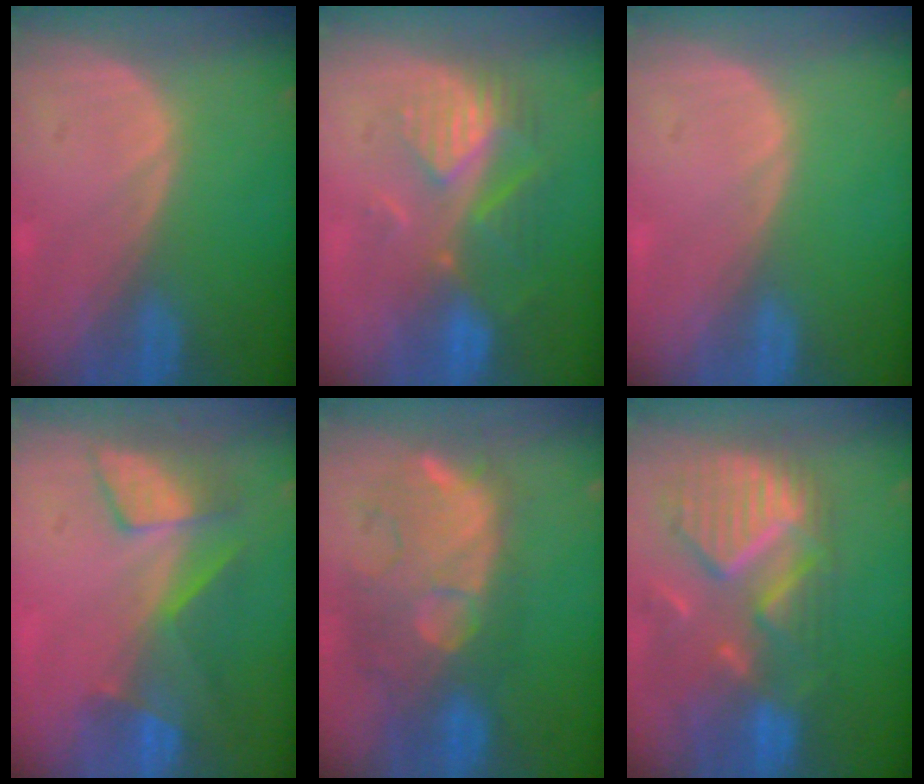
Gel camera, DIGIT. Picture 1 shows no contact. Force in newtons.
{"total": 8.8, "press": 7.9, "slide": 3.8}
{"total": 0.0}
{"total": 8.6, "press": 7.2, "slide": 4.7}
{"total": 11.3, "press": 10.5, "slide": 4.2}
{"total": 11.8, "press": 10.4, "slide": 5.6}